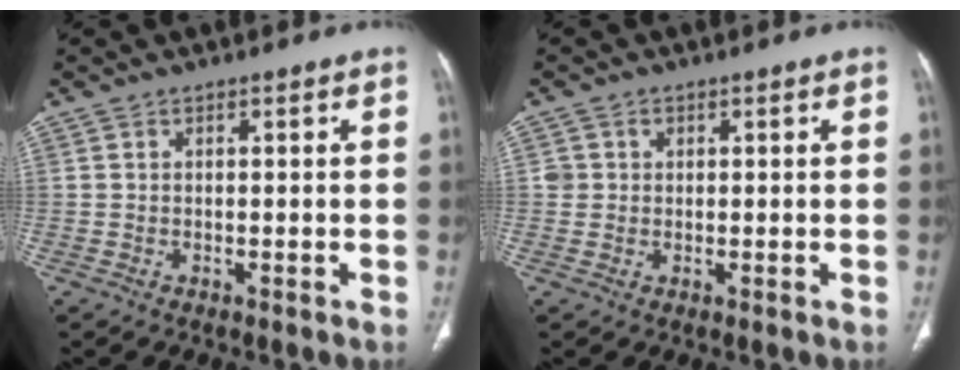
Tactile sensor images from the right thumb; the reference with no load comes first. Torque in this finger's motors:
{"motor_torque": [0.04, -0.12, 0.27, 0.49, -0.02]}